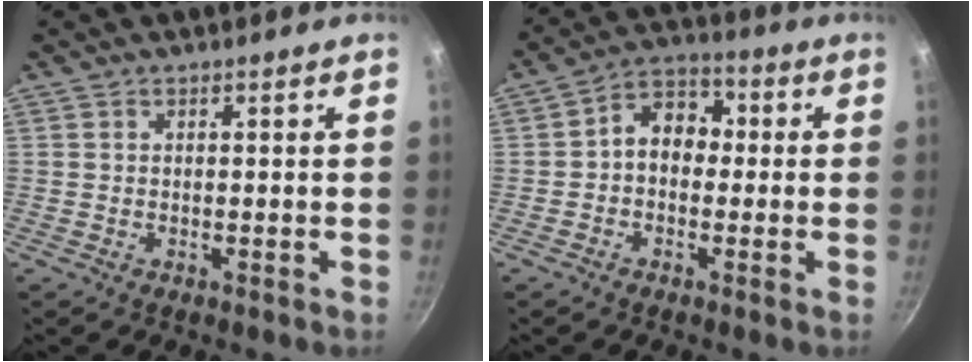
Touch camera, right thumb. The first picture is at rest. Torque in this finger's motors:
{"motor_torque": [-0.23, 0.43, 0.39, -0.31, 0.04]}